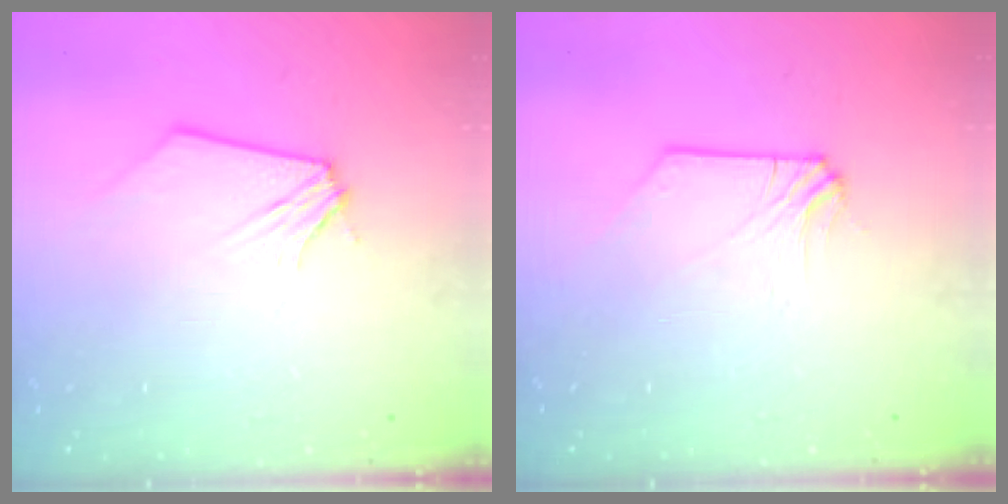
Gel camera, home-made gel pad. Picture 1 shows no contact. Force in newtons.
{"total": 0.0}